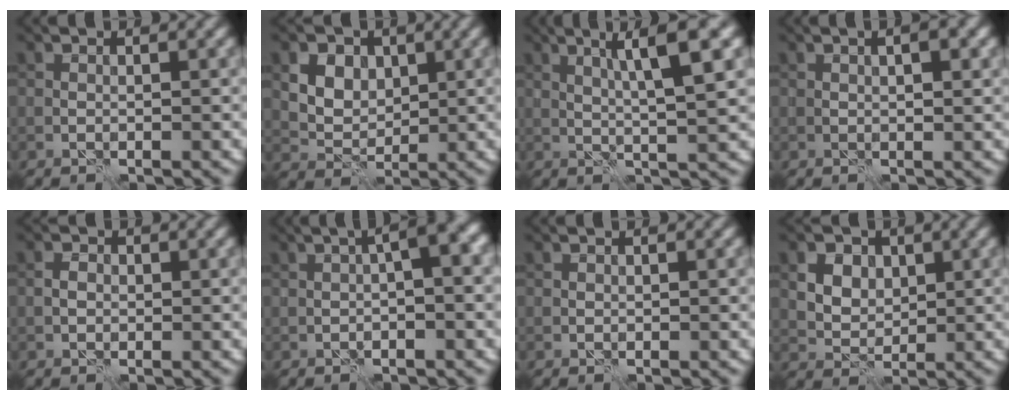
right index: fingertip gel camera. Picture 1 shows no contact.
{"total": 8.4, "force": [3.6, 6.3, 4.1], "torque": [-0.078, 0.024, 0.050]}
{"total": 6.3, "force": [2.3, 0.7, 5.8], "torque": [-0.094, 0.009, 0.039]}
{"total": 2.4, "force": [0.9, 0.7, 2.2], "torque": [-0.019, -0.007, 0.011]}
{"total": 1.0, "force": [-0.1, 0.9, 0.5], "torque": [-0.008, 0.003, -0.006]}
{"total": 4.3, "force": [0.5, 0.9, 4.2], "torque": [-0.063, 0.020, 0.000]}
{"total": 0.0}
{"total": 7.8, "force": [3.5, 5.7, 3.9], "torque": [-0.074, 0.025, 0.047]}